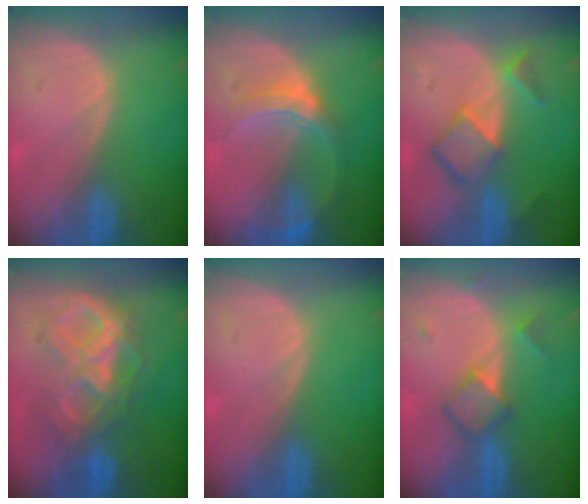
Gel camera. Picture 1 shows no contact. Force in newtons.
{"total": 5.8, "press": 5.7, "slide": 0.5}
{"total": 6.9, "press": 6.0, "slide": 3.5}
{"total": 9.3, "press": 9.2, "slide": 0.9}
{"total": 0.0}
{"total": 5.0, "press": 4.8, "slide": 1.3}